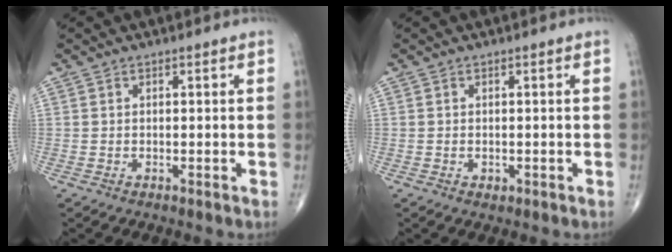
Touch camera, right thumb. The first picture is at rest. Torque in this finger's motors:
{"motor_torque": [0.05, 0.02, -0.01, 0.34, 0.04]}